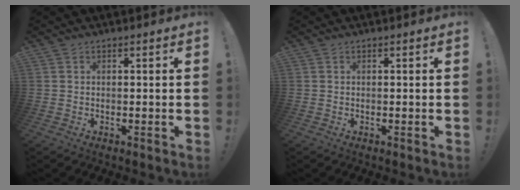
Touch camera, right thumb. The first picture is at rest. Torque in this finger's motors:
{"motor_torque": [0.00, 0.00, 0.00, 0.00, 0.00]}